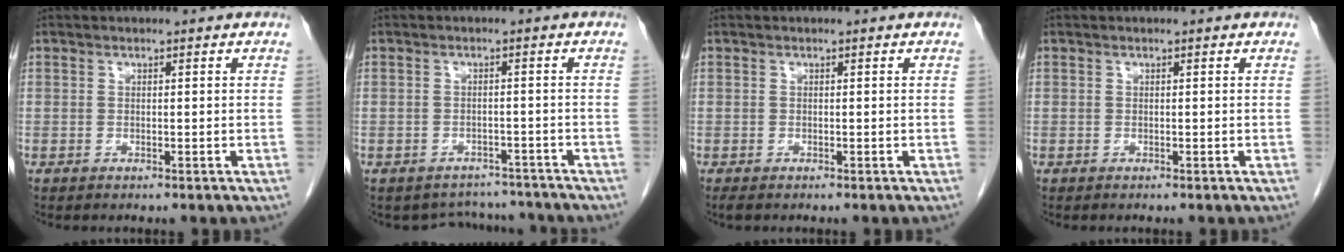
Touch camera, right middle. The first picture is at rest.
{"total": 5.3, "force": [-4.9, 2.0, -0.7], "torque": [0.013, 0.020, -0.060]}
{"total": 0.8, "force": [-0.7, 0.3, 0.4], "torque": [-0.008, -0.003, -0.009]}
{"total": 0.0}